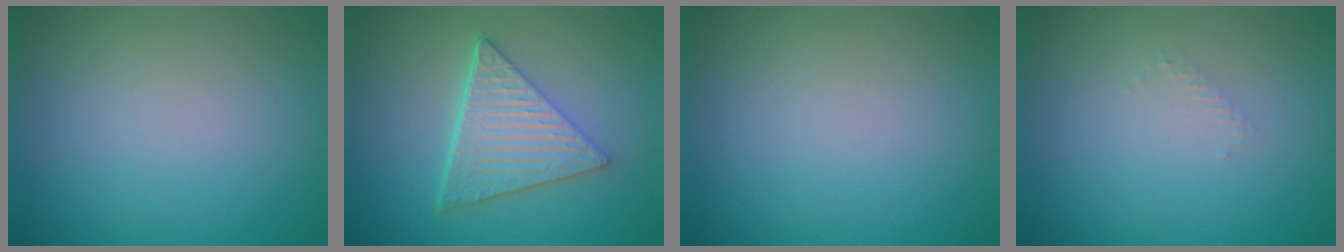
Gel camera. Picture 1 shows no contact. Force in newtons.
{"total": 6.2, "press": 4.4, "slide": 4.4}
{"total": 0.0}
{"total": 0.8, "press": 0.8, "slide": 0.3}